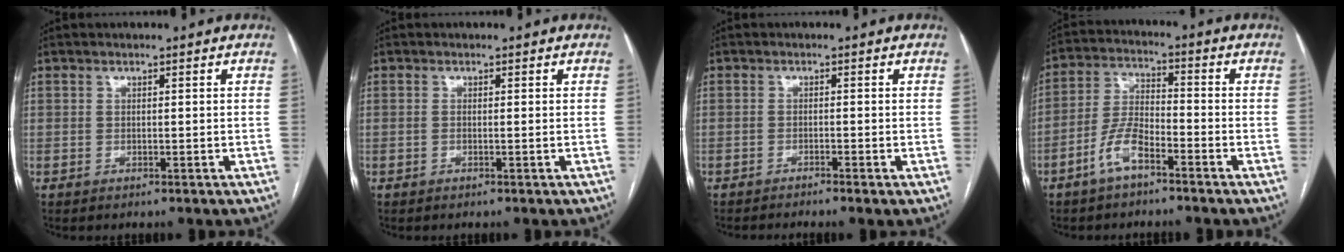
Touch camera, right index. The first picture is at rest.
{"total": 0.0}
{"total": 2.6, "force": [-2.1, -0.5, 1.5], "torque": [-0.021, 0.004, -0.032]}
{"total": 6.8, "force": [-4.2, 2.2, 4.9], "torque": [-0.112, 0.009, -0.084]}